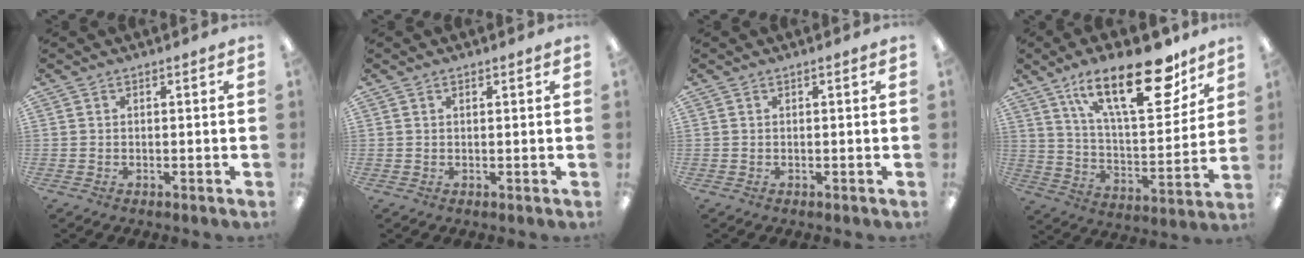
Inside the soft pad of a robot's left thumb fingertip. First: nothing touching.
{"total": 0.6, "force": [0.4, 0.3, 0.3], "torque": [0.002, -0.001, 0.005]}
{"total": 0.0}
{"total": 25.8, "force": [15.7, 10.1, 17.9], "torque": [-0.272, -0.083, 0.257]}